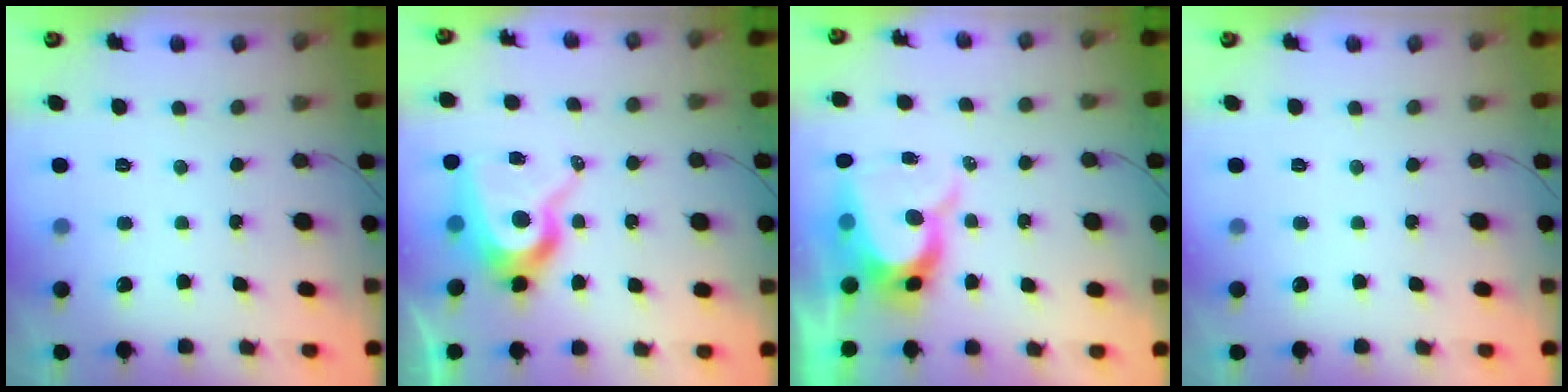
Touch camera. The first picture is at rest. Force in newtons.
{"total": 12.3, "press": 12.3, "slide": 1.1}
{"total": 10.8, "press": 10.7, "slide": 1.1}
{"total": 0.0}